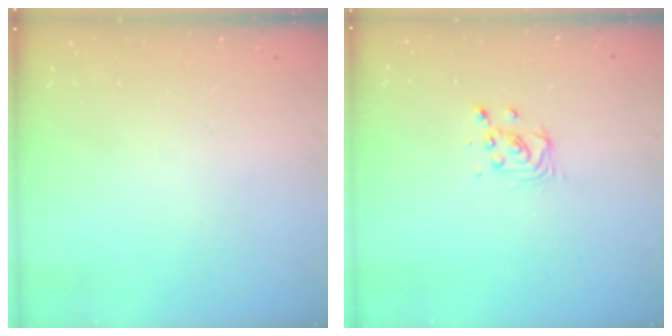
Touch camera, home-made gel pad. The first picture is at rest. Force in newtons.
{"total": 3.4, "press": 3.4, "slide": 0.4}